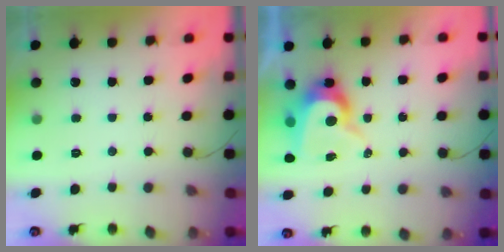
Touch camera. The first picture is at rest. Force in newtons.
{"total": 9.7, "press": 9.7, "slide": 0.6}